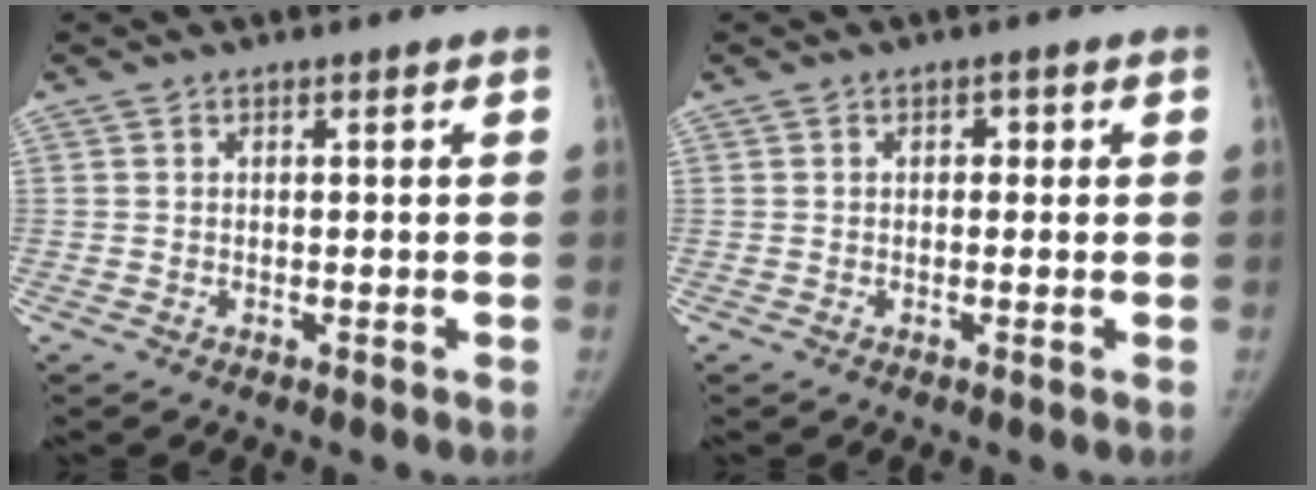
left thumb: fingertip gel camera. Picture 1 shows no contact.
{"total": 1.4, "force": [0.2, 1.1, 0.9], "torque": [0.000, 0.005, -0.002]}